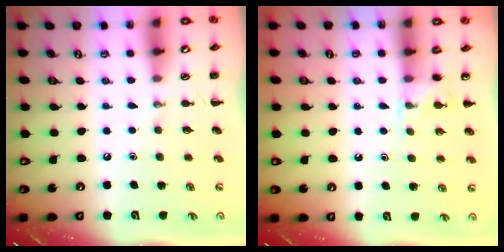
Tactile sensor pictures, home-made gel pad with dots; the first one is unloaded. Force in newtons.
{"total": 5.9, "press": 5.5, "slide": 2.0}